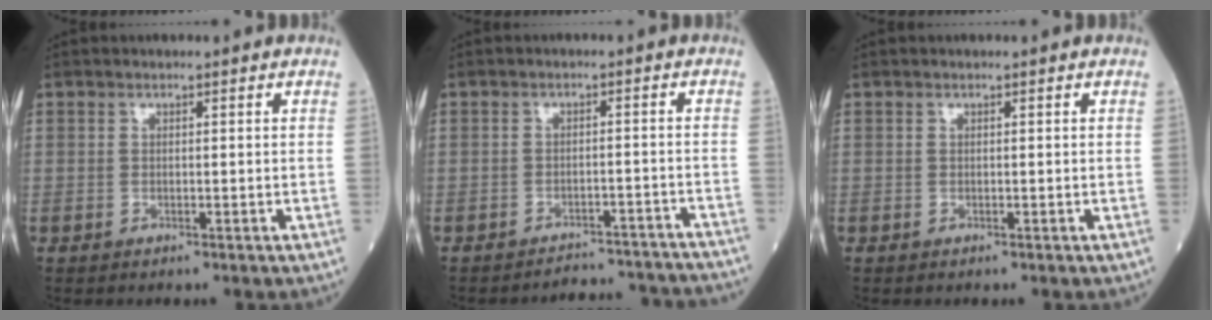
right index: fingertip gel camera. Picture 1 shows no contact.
{"total": 10.6, "force": [-10.5, 1.4, 0.5], "torque": [0.010, 0.016, -0.117]}
{"total": 0.0}